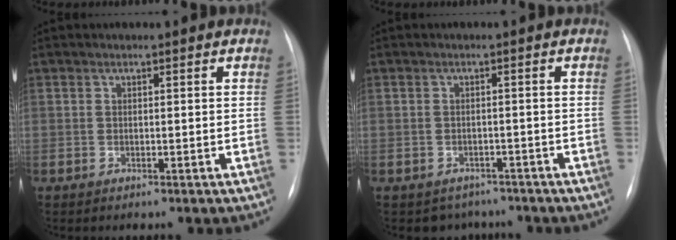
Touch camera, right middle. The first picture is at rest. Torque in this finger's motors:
{"motor_torque": [-0.09, 0.01, 0.00, 0.00]}